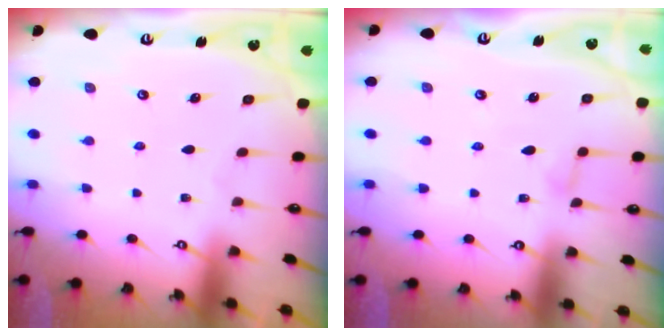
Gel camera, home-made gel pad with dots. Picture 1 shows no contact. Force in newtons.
{"total": 4.1, "press": 4.1, "slide": 0.6}